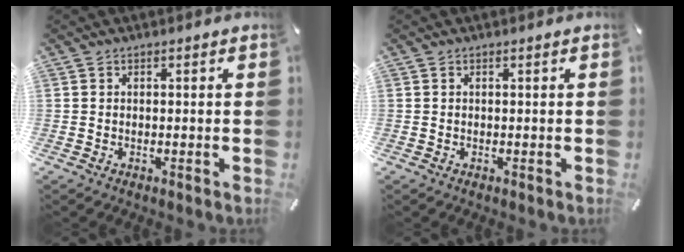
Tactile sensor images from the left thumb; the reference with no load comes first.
{"total": 0.0}